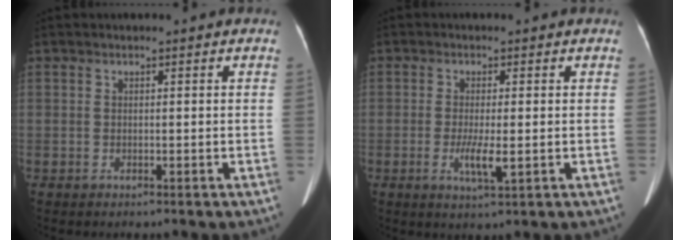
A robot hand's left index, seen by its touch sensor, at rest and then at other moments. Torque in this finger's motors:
{"motor_torque": [0.04, 0.01, 0.05, 0.08]}